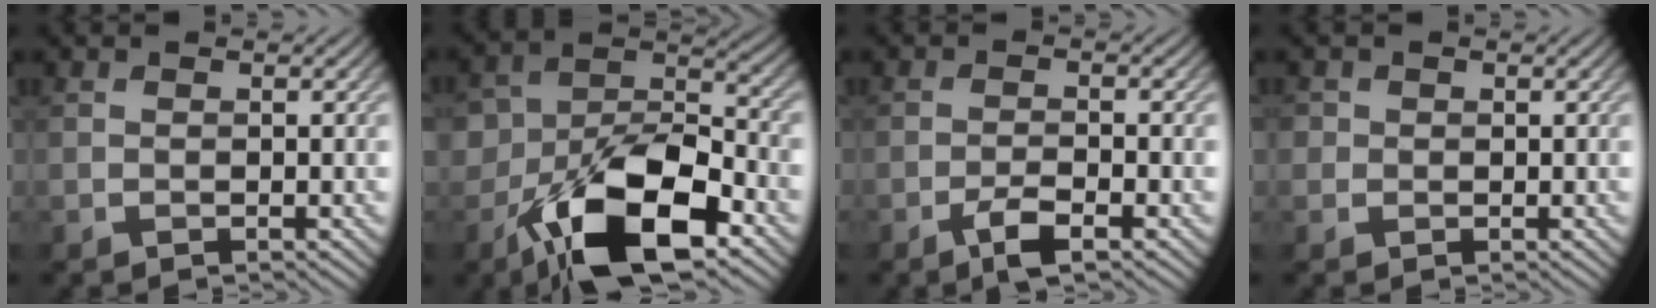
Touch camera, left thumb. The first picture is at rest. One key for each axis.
{"total": 14.3, "fx": -7.3, "fy": 7.3, "fz": 9.8, "tx": -0.177, "ty": -0.020, "tz": -0.134}
{"total": 3.3, "fx": -2.0, "fy": 0.6, "fz": 2.5, "tx": -0.052, "ty": 0.004, "tz": -0.042}
{"total": 1.4, "fx": 0.3, "fy": 1.3, "fz": 0.2, "tx": 0.000, "ty": -0.001, "tz": 0.000}